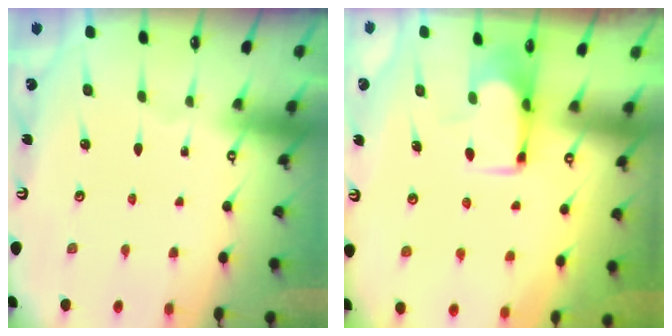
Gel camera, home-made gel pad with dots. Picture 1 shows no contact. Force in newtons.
{"total": 0.0}